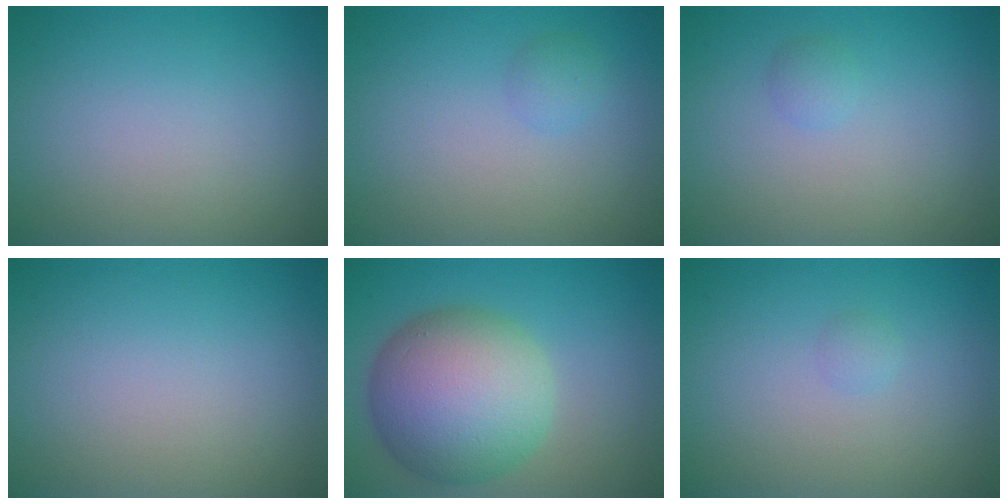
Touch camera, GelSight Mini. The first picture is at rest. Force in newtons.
{"total": 1.1, "press": 1.1, "slide": 0.1}
{"total": 0.9, "press": 0.8, "slide": 0.0}
{"total": 0.0}
{"total": 10.9, "press": 10.9, "slide": 0.3}
{"total": 0.6, "press": 0.6, "slide": 0.1}